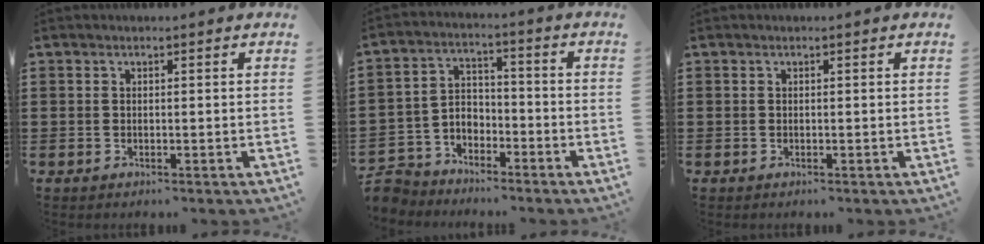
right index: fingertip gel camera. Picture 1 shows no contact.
{"total": 4.7, "force": [-4.1, 2.3, 0.0], "torque": [-0.028, -0.005, -0.093]}
{"total": 0.0}